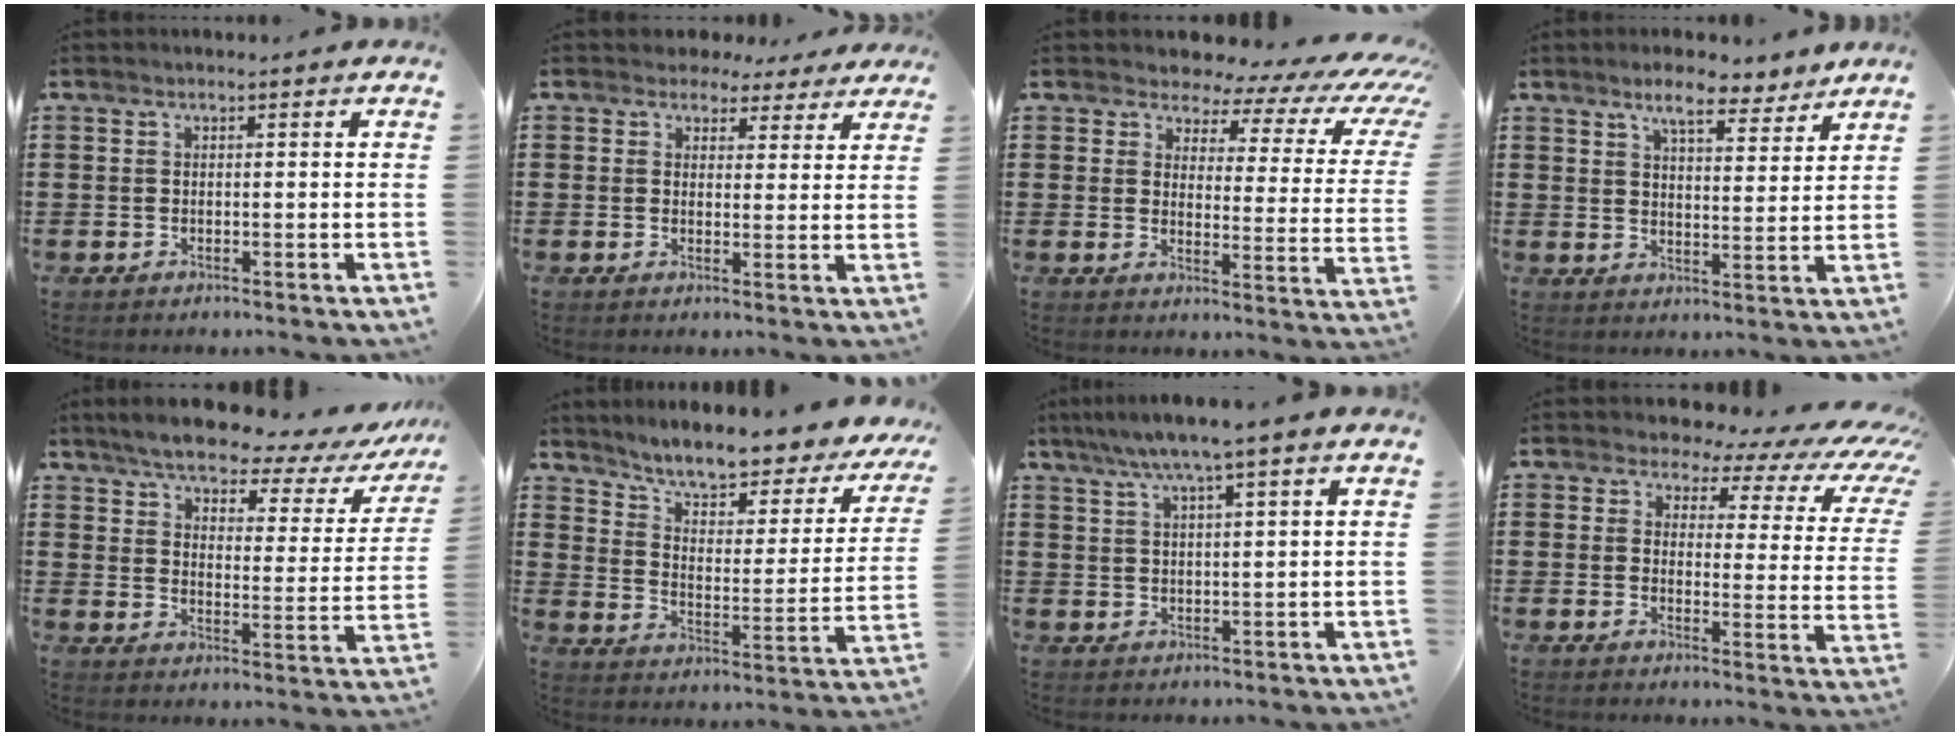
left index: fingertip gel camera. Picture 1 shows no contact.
{"total": 3.5, "force": [2.9, 1.9, 0.3], "torque": [-0.015, -0.004, 0.051]}
{"total": 4.9, "force": [3.9, 2.0, 2.1], "torque": [-0.058, -0.025, 0.062]}
{"total": 6.6, "force": [5.7, 1.4, 3.1], "torque": [-0.060, -0.017, 0.100]}
{"total": 5.5, "force": [5.0, 0.9, 2.2], "torque": [-0.070, -0.032, 0.081]}
{"total": 6.9, "force": [6.2, 0.6, 2.9], "torque": [-0.075, -0.051, 0.100]}
{"total": 4.6, "force": [3.2, -0.5, 3.2], "torque": [-0.068, -0.006, 0.055]}
{"total": 4.4, "force": [3.2, 2.1, 2.3], "torque": [-0.058, -0.017, 0.047]}